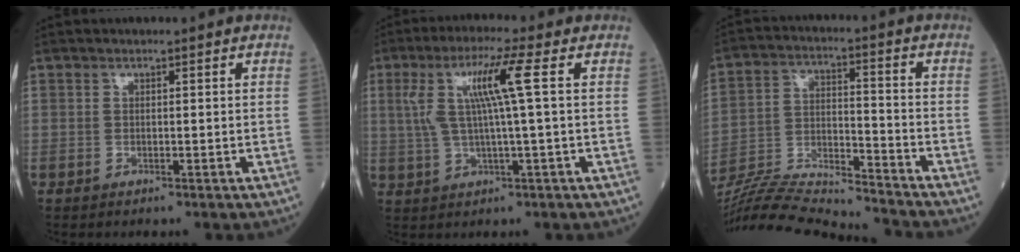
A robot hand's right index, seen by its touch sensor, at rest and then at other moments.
{"total": 8.4, "force": [1.9, -0.6, 8.2], "torque": [-0.167, 0.015, 0.039]}
{"total": 18.6, "force": [-17.8, -0.3, 5.4], "torque": [-0.111, -0.003, -0.302]}